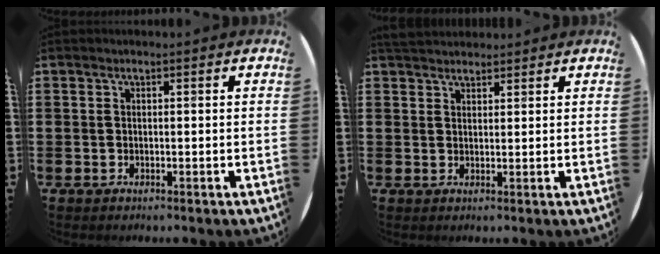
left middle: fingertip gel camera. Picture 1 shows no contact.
{"total": 2.6, "force": [2.5, 0.6, 0.3], "torque": [-0.010, -0.001, 0.048]}